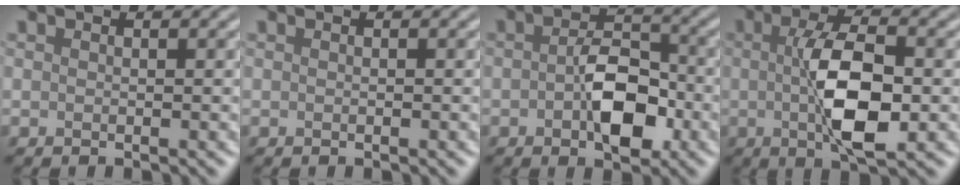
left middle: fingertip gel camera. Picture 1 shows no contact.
{"total": 0.0}
{"total": 5.5, "force": [-1.2, 3.0, 4.5], "torque": [-0.074, 0.003, -0.023]}
{"total": 7.2, "force": [-0.3, 2.6, 6.6], "torque": [-0.121, 0.000, -0.006]}